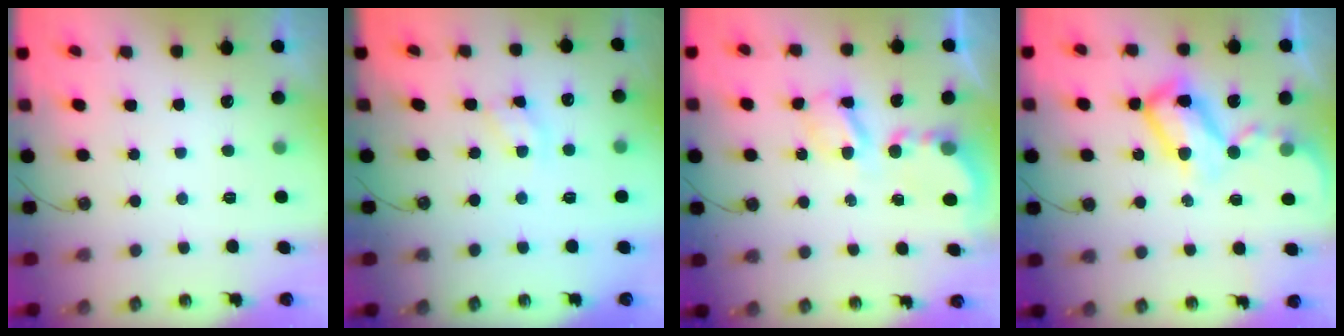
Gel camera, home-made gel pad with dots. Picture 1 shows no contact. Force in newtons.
{"total": 4.2, "press": 4.2, "slide": 0.1}
{"total": 5.0, "press": 5.0, "slide": 0.5}
{"total": 12.6, "press": 12.5, "slide": 1.2}